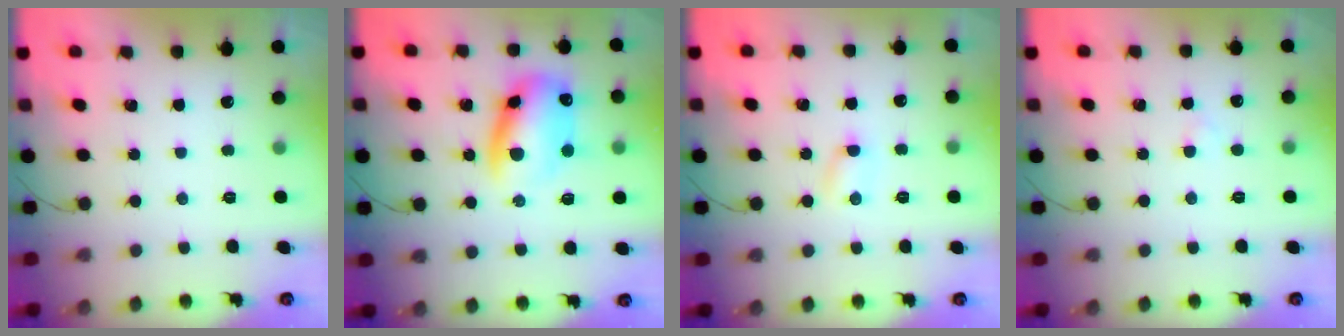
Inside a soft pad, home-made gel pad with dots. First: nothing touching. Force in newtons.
{"total": 12.1, "press": 11.9, "slide": 2.3}
{"total": 2.4, "press": 2.3, "slide": 0.7}
{"total": 1.2, "press": 1.0, "slide": 0.6}